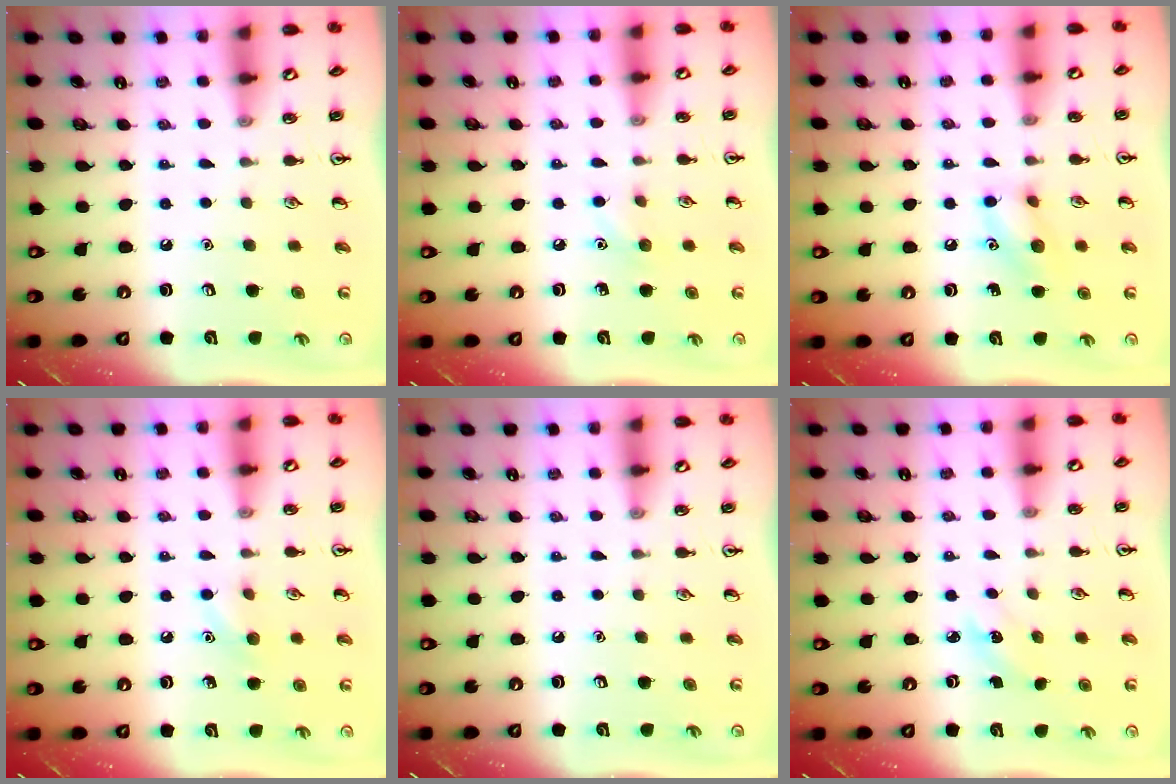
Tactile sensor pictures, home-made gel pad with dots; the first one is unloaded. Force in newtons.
{"total": 5.6, "press": 5.3, "slide": 1.8}
{"total": 8.8, "press": 8.7, "slide": 1.1}
{"total": 6.7, "press": 6.3, "slide": 2.1}
{"total": 0.0}
{"total": 2.1, "press": 2.0, "slide": 0.8}